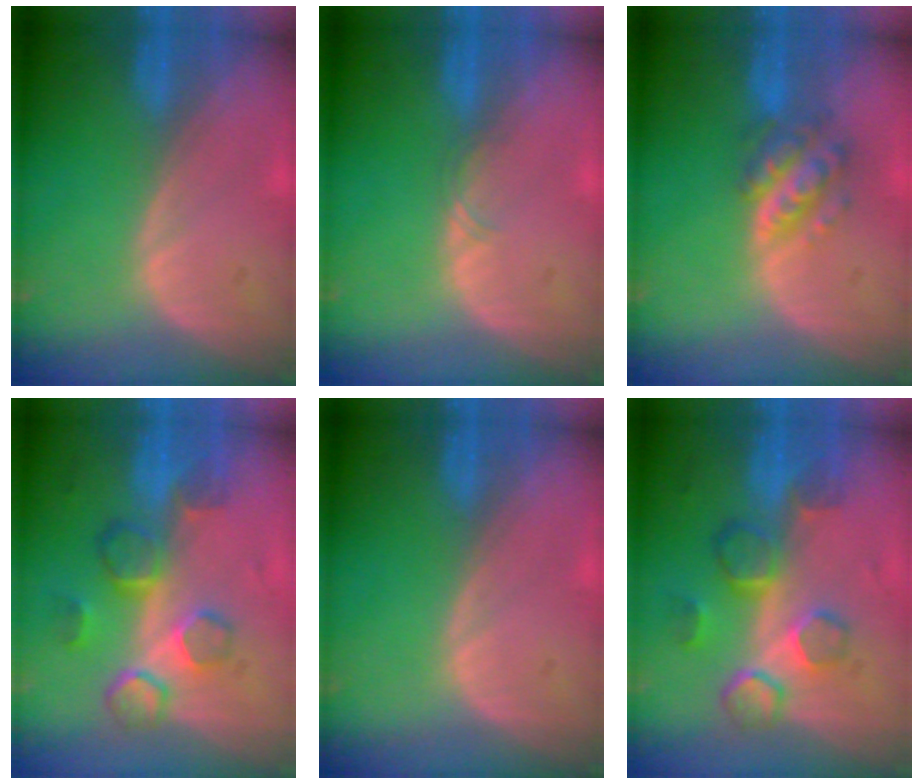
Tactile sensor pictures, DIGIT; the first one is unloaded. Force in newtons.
{"total": 0.9, "press": 0.8, "slide": 0.2}
{"total": 5.9, "press": 5.3, "slide": 2.6}
{"total": 8.5, "press": 7.7, "slide": 3.5}
{"total": 0.0}
{"total": 8.5, "press": 7.7, "slide": 3.5}